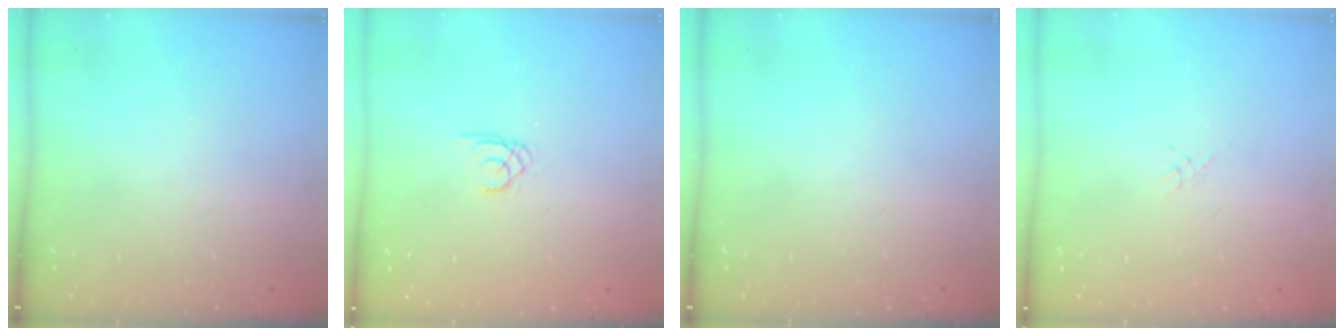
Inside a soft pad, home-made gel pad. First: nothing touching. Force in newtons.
{"total": 1.3, "press": 1.3, "slide": 0.1}
{"total": 0.0}
{"total": 1.3, "press": 1.2, "slide": 0.3}